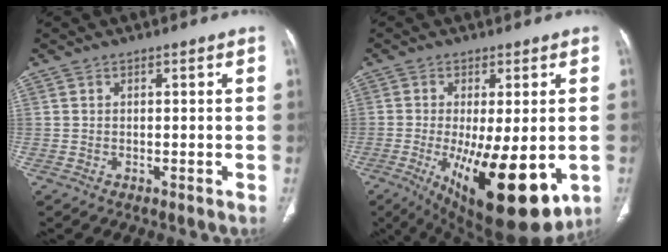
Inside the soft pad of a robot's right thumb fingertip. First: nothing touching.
{"total": 19.8, "force": [-5.6, 7.0, 17.7], "torque": [-0.257, -0.031, -0.063]}